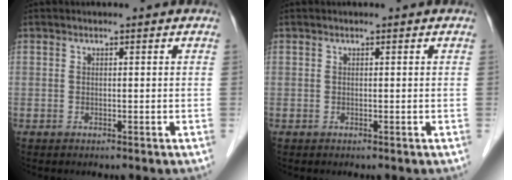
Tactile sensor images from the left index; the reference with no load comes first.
{"total": 0.0}